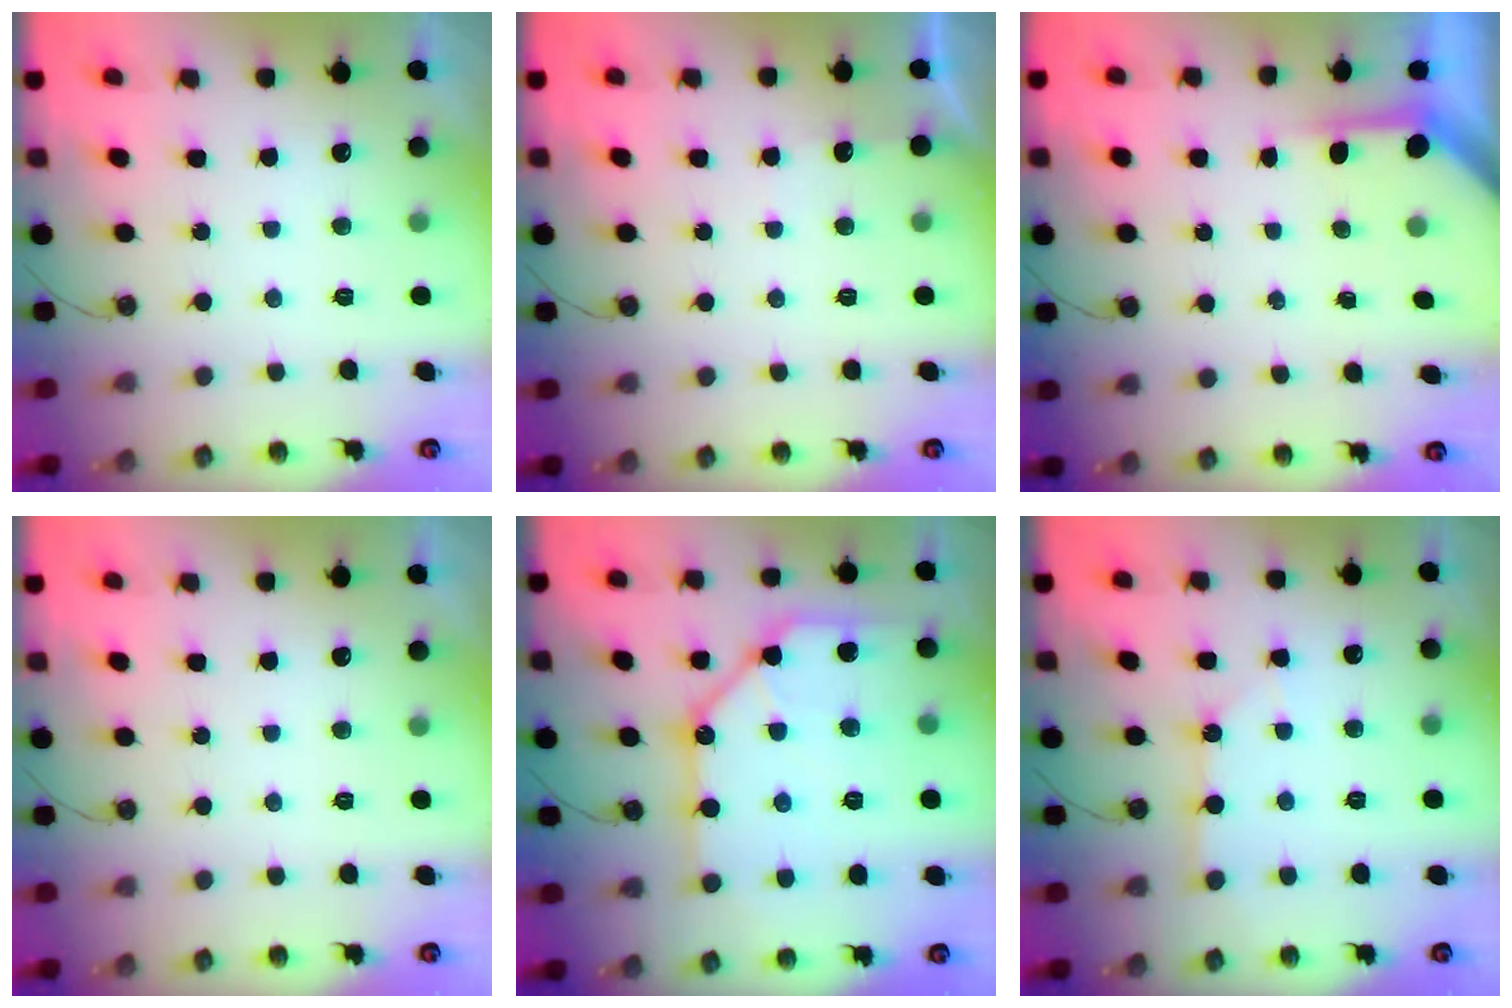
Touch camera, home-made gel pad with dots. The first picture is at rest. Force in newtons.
{"total": 2.2, "press": 2.2, "slide": 0.3}
{"total": 3.6, "press": 3.6, "slide": 0.4}
{"total": 0.0}
{"total": 17.3, "press": 17.2, "slide": 1.8}
{"total": 2.2, "press": 2.2, "slide": 0.4}